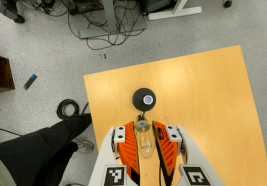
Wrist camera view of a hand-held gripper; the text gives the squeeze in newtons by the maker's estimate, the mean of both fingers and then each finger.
{"total": 19.3, "left": 20.7, "right": 17.9}